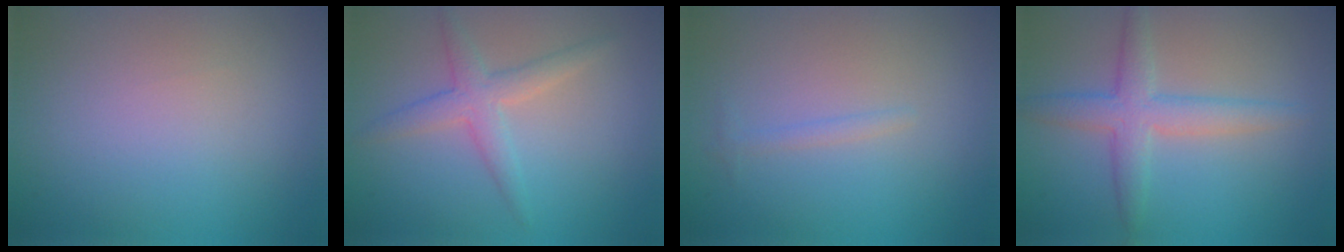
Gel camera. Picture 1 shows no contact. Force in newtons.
{"total": 3.0, "press": 3.0, "slide": 0.1}
{"total": 0.8, "press": 0.8, "slide": 0.0}
{"total": 3.7, "press": 3.7, "slide": 0.2}